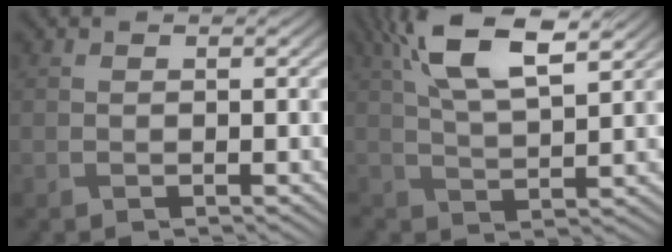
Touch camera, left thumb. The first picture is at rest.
{"total": 9.5, "force": [4.9, 3.2, 7.6], "torque": [-0.160, 0.014, 0.088]}